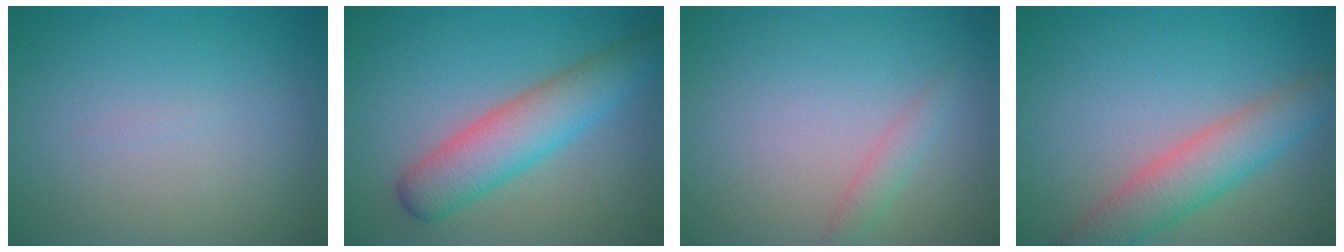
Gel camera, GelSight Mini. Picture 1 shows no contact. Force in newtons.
{"total": 5.5, "press": 5.5, "slide": 0.2}
{"total": 1.5, "press": 1.5, "slide": 0.0}
{"total": 4.9, "press": 4.9, "slide": 0.3}